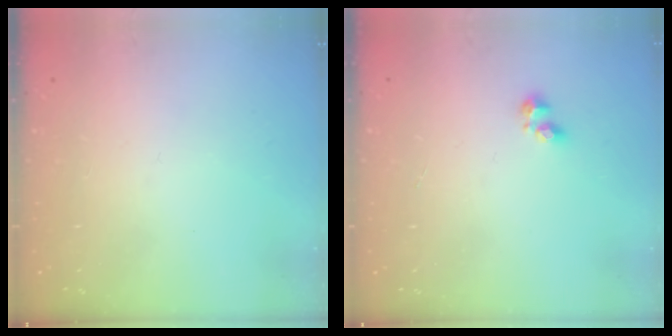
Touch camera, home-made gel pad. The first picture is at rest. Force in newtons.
{"total": 2.4, "press": 2.3, "slide": 0.8}